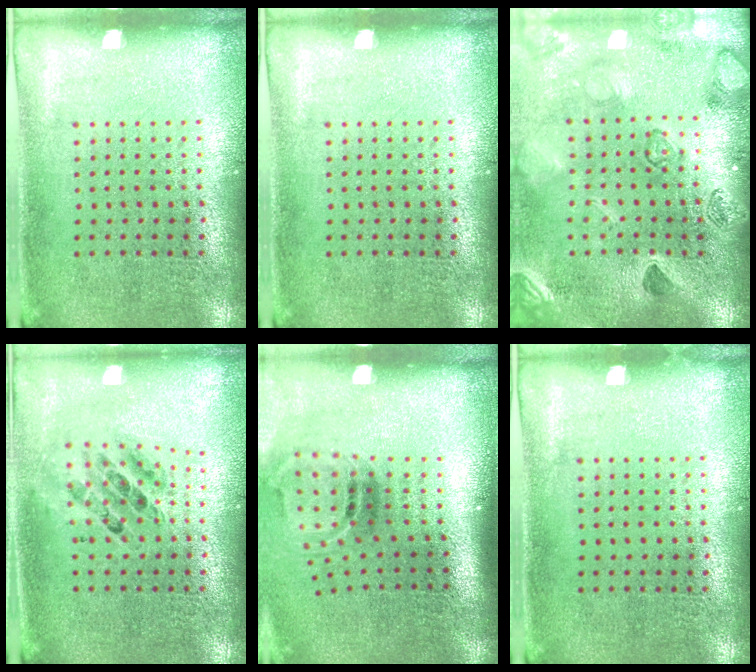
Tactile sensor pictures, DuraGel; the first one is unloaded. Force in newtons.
{"total": 0.0}
{"total": 2.3, "press": 2.3, "slide": 0.2}
{"total": 0.6, "press": 0.6, "slide": 0.1}
{"total": 2.0, "press": 1.2, "slide": 1.6}
{"total": 0.0}